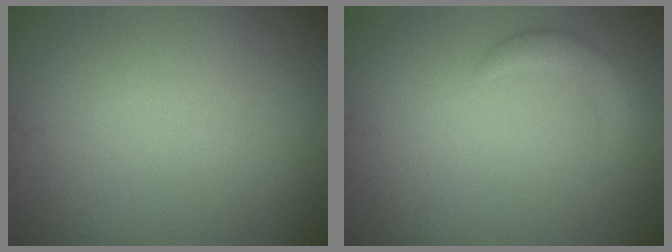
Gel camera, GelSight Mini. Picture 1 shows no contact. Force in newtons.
{"total": 2.1, "press": 2.1, "slide": 0.2}